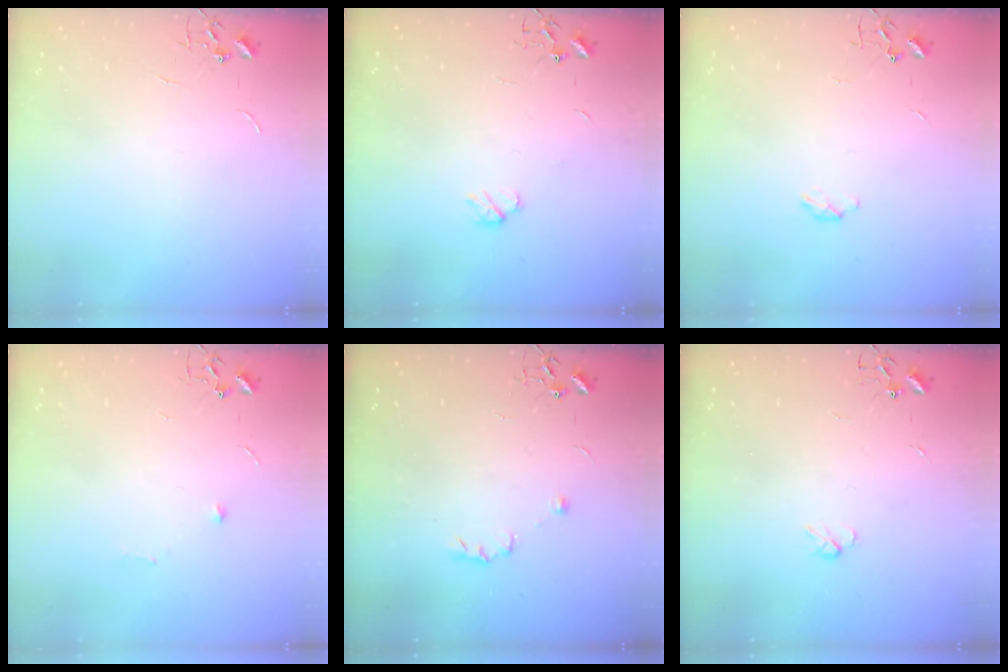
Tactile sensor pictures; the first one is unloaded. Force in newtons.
{"total": 4.6, "press": 4.6, "slide": 0.7}
{"total": 3.7, "press": 3.7, "slide": 0.6}
{"total": 5.1, "press": 5.1, "slide": 0.7}
{"total": 5.7, "press": 5.6, "slide": 1.3}
{"total": 4.0, "press": 3.9, "slide": 0.7}